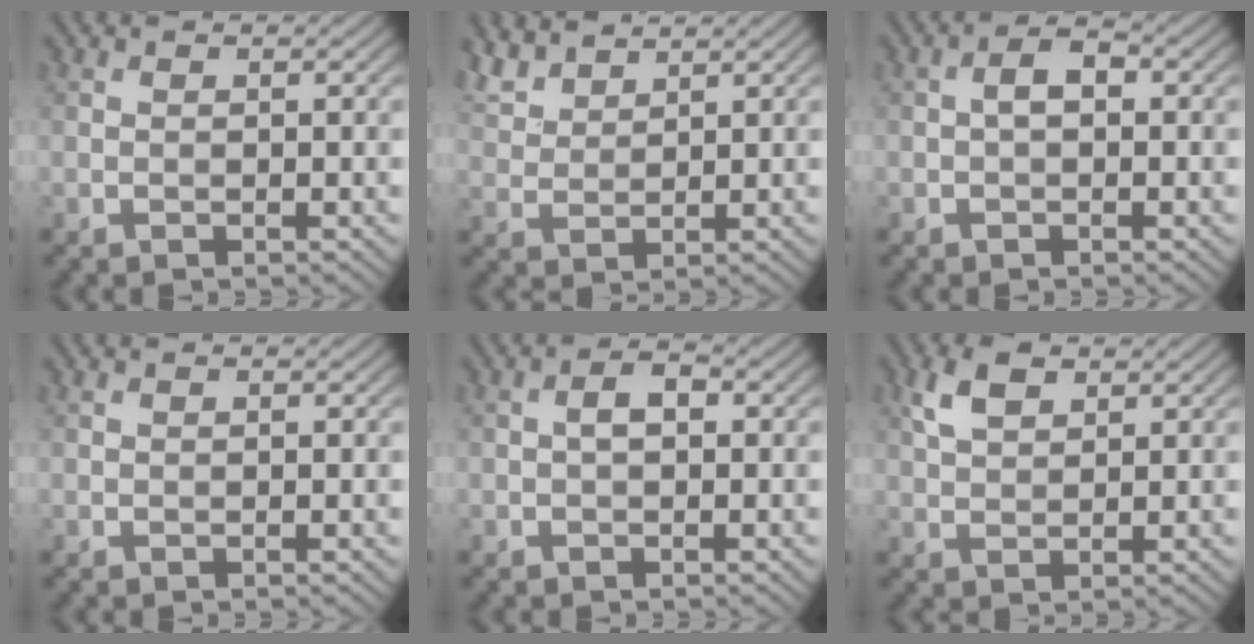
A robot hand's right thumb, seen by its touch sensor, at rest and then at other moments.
{"total": 4.6, "force": [4.0, 1.4, 1.9], "torque": [-0.053, 0.010, 0.088]}
{"total": 2.3, "force": [0.0, 1.3, 1.9], "torque": [-0.034, 0.010, -0.006]}
{"total": 0.0}
{"total": 2.0, "force": [0.1, 1.1, 1.7], "torque": [-0.029, 0.008, -0.003]}
{"total": 4.1, "force": [2.2, 2.2, 2.7], "torque": [-0.063, 0.007, 0.041]}